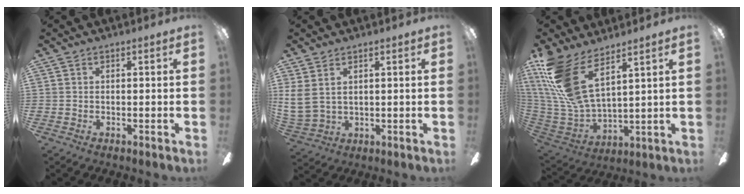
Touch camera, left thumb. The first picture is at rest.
{"total": 8.3, "force": [4.0, 5.3, 5.0], "torque": [-0.129, -0.017, 0.078]}
{"total": 17.8, "force": [9.7, 7.0, 13.2], "torque": [-0.306, -0.055, 0.172]}